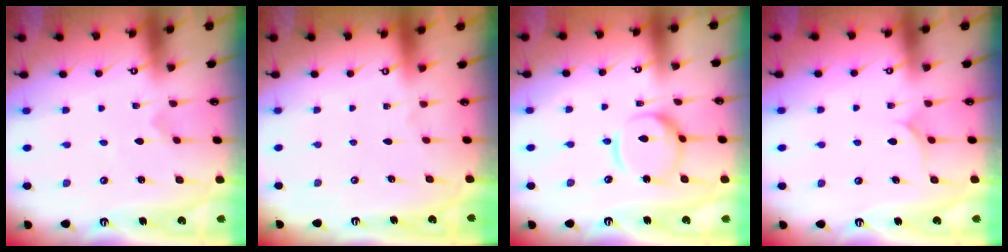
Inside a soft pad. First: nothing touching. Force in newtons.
{"total": 0.0}
{"total": 12.0, "press": 11.9, "slide": 1.2}
{"total": 6.3, "press": 6.2, "slide": 0.6}